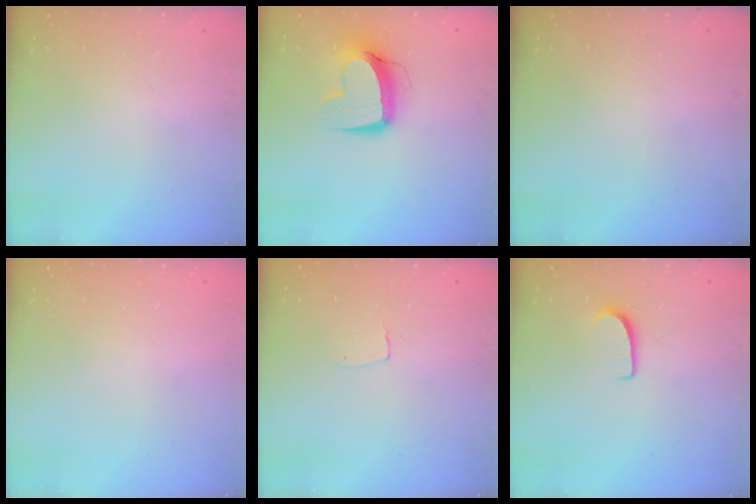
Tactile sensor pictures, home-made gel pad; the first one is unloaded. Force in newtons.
{"total": 13.0, "press": 12.9, "slide": 1.7}
{"total": 0.0}
{"total": 0.0}
{"total": 3.5, "press": 3.5, "slide": 0.2}
{"total": 5.9, "press": 5.9, "slide": 0.4}